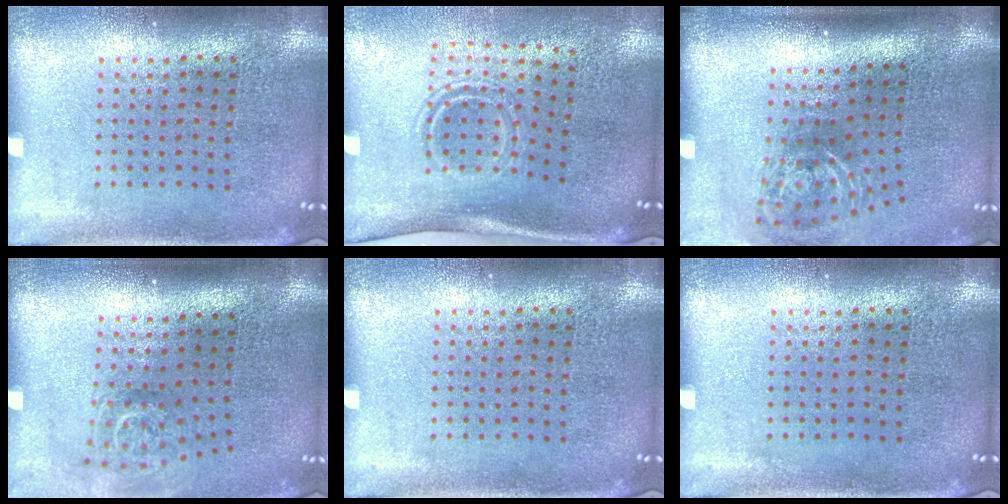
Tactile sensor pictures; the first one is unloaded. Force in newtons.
{"total": 1.7, "press": 1.0, "slide": 1.3}
{"total": 2.1, "press": 1.3, "slide": 1.6}
{"total": 1.9, "press": 1.3, "slide": 1.4}
{"total": 0.0}
{"total": 0.0}